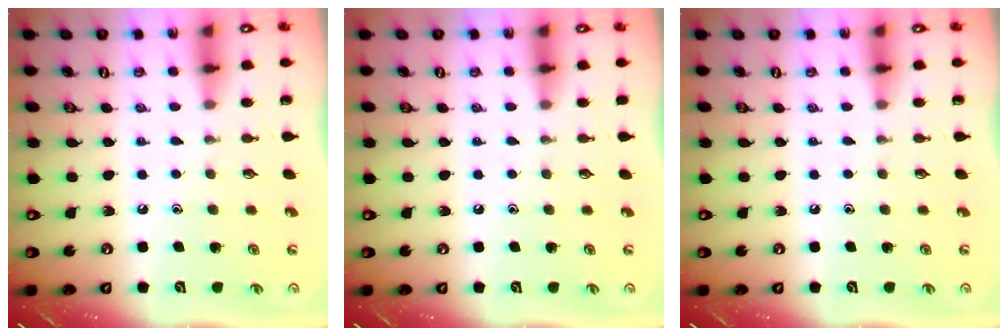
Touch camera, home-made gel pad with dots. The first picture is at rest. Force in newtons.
{"total": 0.0}
{"total": 0.0}